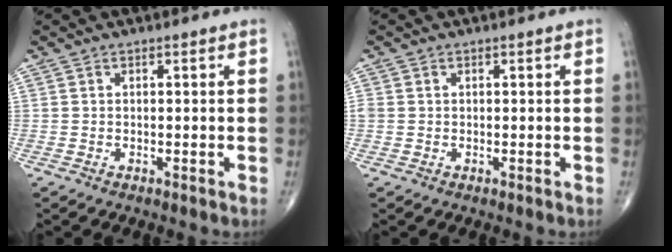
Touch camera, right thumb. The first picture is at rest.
{"total": 1.2, "force": [0.1, 1.1, 0.5], "torque": [-0.011, 0.004, 0.005]}